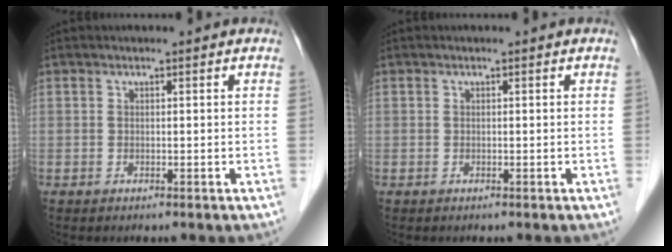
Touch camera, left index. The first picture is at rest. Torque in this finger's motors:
{"motor_torque": [0.00, 0.01, 0.00, 0.00]}